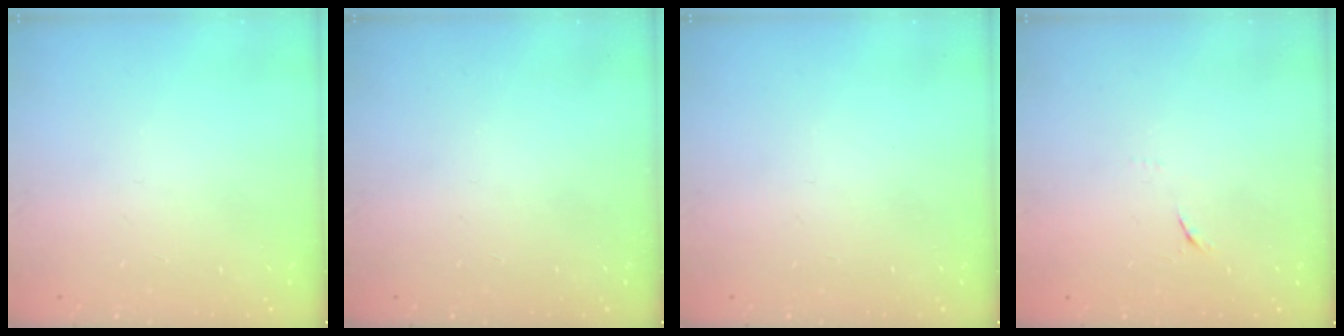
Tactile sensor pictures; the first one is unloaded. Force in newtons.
{"total": 0.0}
{"total": 0.0}
{"total": 4.5, "press": 4.4, "slide": 0.9}